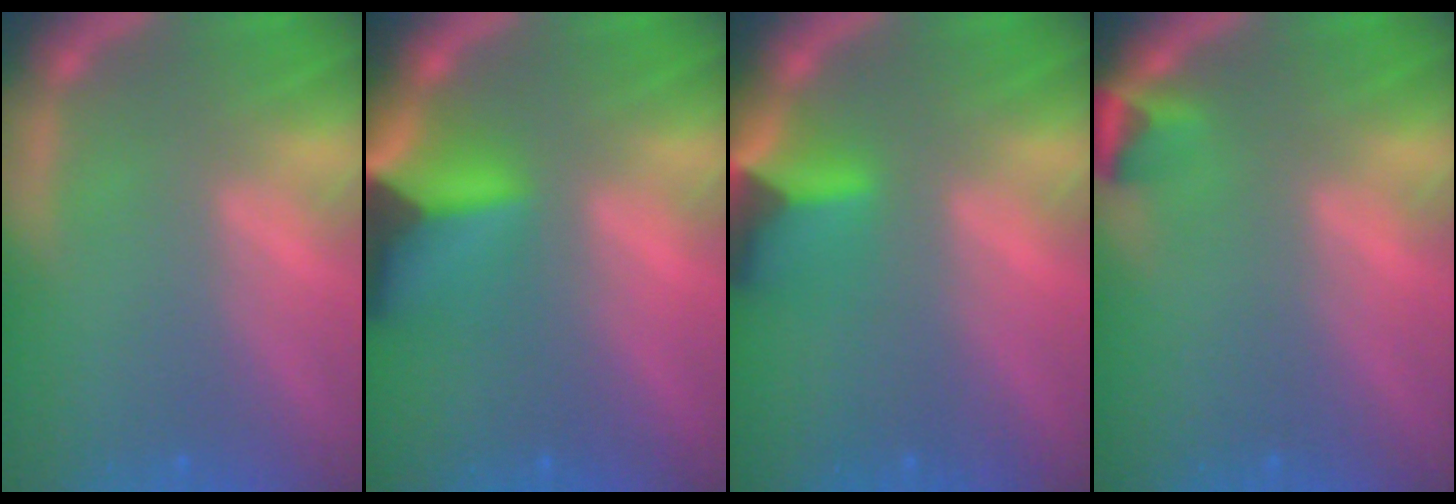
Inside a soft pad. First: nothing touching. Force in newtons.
{"total": 8.4}
{"total": 4.9}
{"total": 1.9}